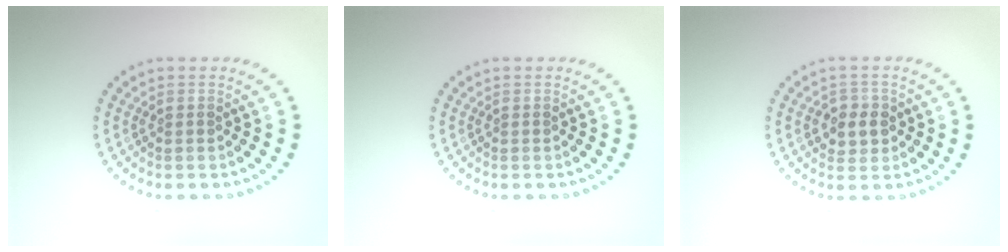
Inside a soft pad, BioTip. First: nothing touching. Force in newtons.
{"total": 0.0}
{"total": 2.4, "press": 2.3, "slide": 0.7}